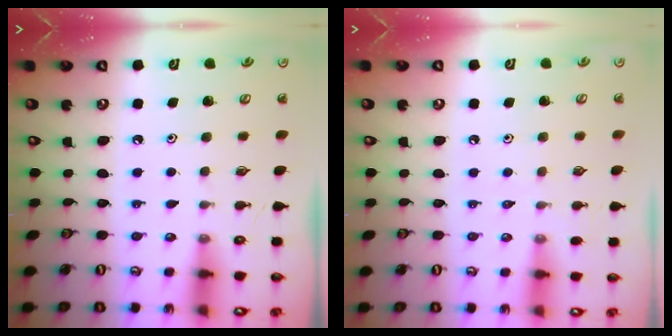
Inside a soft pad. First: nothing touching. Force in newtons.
{"total": 4.9, "press": 4.8, "slide": 0.7}